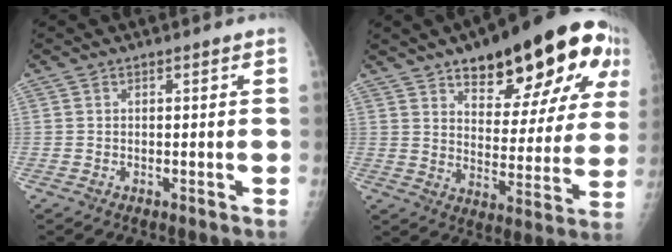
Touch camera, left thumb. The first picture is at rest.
{"total": 23.6, "force": [13.9, 9.2, 16.7], "torque": [-0.185, -0.043, 0.196]}